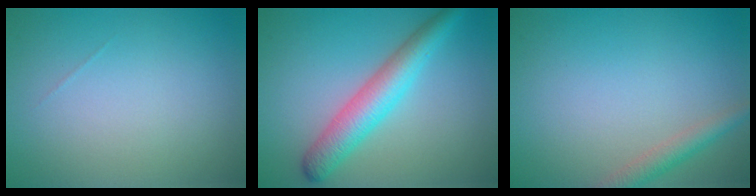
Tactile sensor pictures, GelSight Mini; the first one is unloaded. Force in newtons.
{"total": 4.5, "press": 4.5, "slide": 0.1}
{"total": 2.2, "press": 2.2, "slide": 0.1}